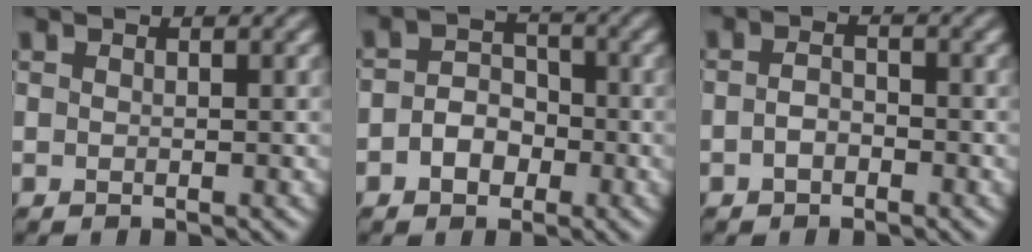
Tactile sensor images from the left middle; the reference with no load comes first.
{"total": 3.3, "force": [-1.0, 2.5, 1.9], "torque": [-0.031, 0.005, -0.022]}
{"total": 1.5, "force": [-0.6, 0.9, 1.0], "torque": [-0.022, 0.002, -0.015]}